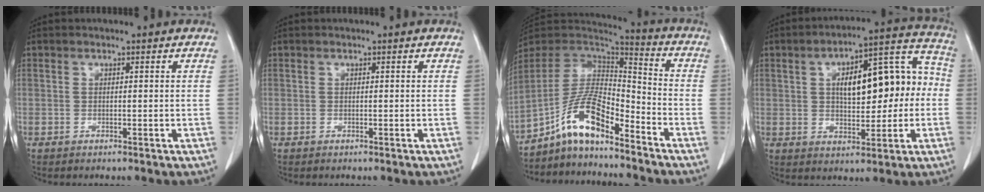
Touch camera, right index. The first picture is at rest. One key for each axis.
{"total": 0.0}
{"total": 11.3, "fx": -7.9, "fy": 2.9, "fz": 7.5, "tx": -0.151, "ty": 0.025, "tz": -0.147}
{"total": 15.4, "fx": 0.8, "fy": 6.0, "fz": 14.1, "tx": -0.200, "ty": 0.048, "tz": 0.020}